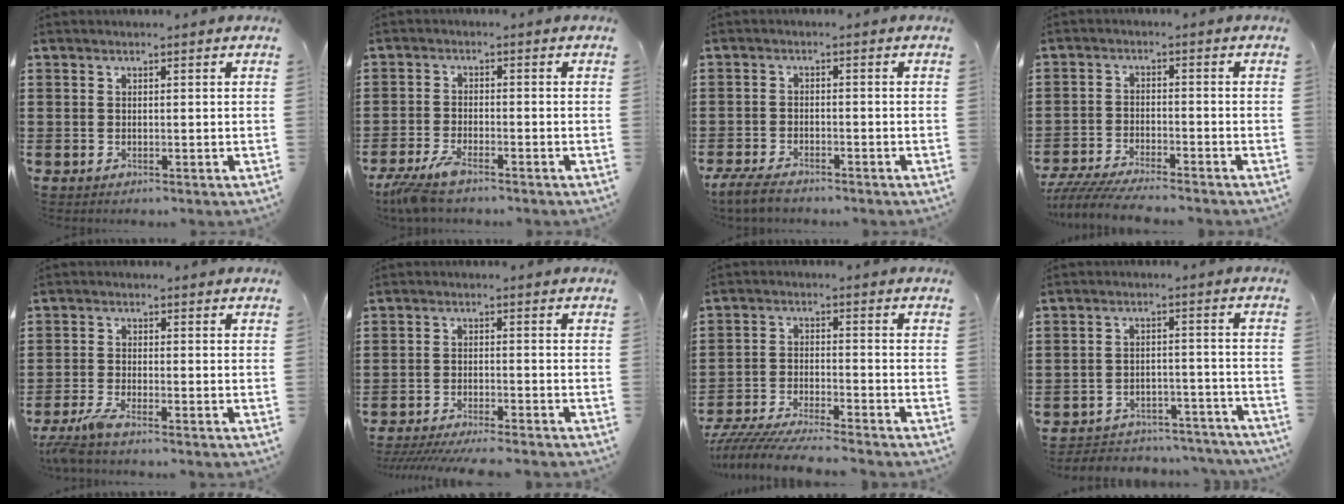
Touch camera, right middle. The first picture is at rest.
{"total": 4.3, "force": [-3.5, 0.6, 2.3], "torque": [-0.067, -0.012, -0.076]}
{"total": 3.5, "force": [-3.1, 0.9, 1.3], "torque": [-0.038, -0.001, -0.066]}
{"total": 5.3, "force": [-5.0, 0.3, 1.5], "torque": [-0.045, -0.011, -0.103]}
{"total": 3.3, "force": [-2.6, -0.1, 1.9], "torque": [-0.054, -0.014, -0.055]}
{"total": 3.9, "force": [-3.7, -0.1, 1.2], "torque": [-0.027, -0.010, -0.074]}
{"total": 6.3, "force": [-6.1, 0.1, 1.7], "torque": [-0.043, -0.008, -0.121]}
{"total": 4.2, "force": [-4.2, 0.7, 0.1], "torque": [-0.006, 0.008, -0.089]}